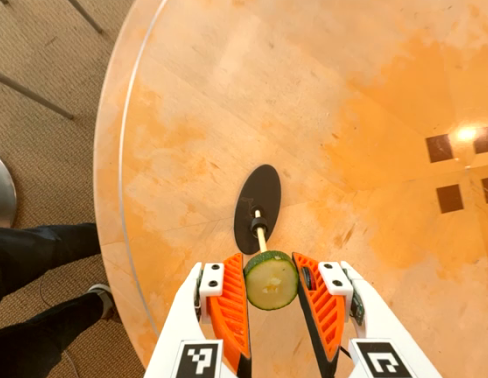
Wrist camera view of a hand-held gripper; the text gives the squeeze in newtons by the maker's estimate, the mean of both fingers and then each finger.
{"total": 8.9, "left": 8.6, "right": 9.2}